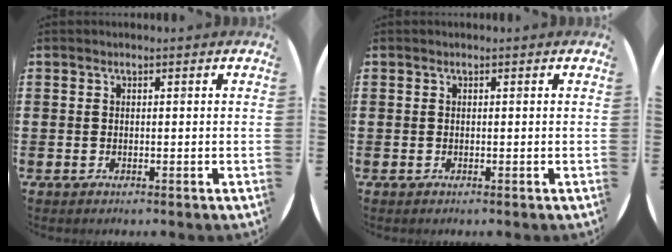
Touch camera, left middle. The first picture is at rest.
{"total": 0.0}